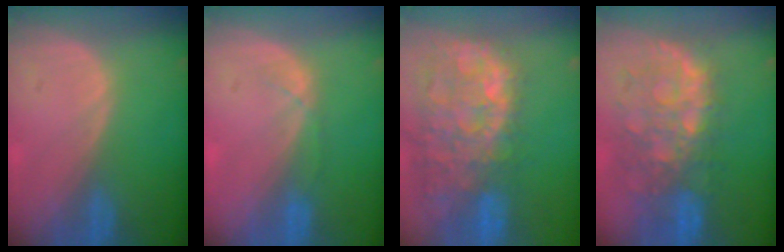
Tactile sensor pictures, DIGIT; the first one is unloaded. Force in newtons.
{"total": 1.4, "press": 1.3, "slide": 0.3}
{"total": 14.9, "press": 12.0, "slide": 8.8}
{"total": 10.8, "press": 9.5, "slide": 5.0}